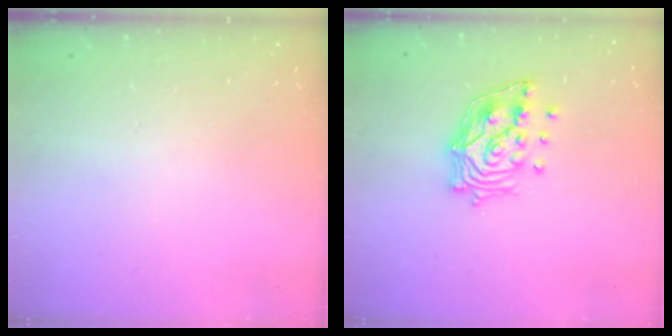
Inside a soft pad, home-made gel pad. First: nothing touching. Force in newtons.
{"total": 14.8, "press": 14.6, "slide": 2.2}